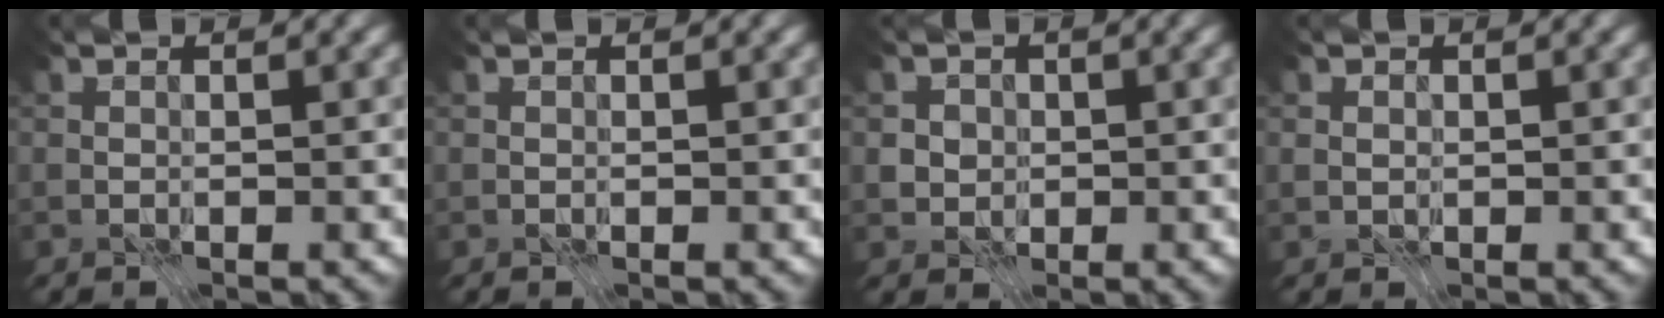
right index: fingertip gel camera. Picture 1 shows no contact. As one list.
[{"total": 0.0}, {"total": 2.4, "force": [0.1, 2.3, 0.8], "torque": [-0.012, 0.003, 0.003]}, {"total": 0.6, "force": [0.0, 0.6, 0.2], "torque": [-0.006, -0.001, -0.001]}]